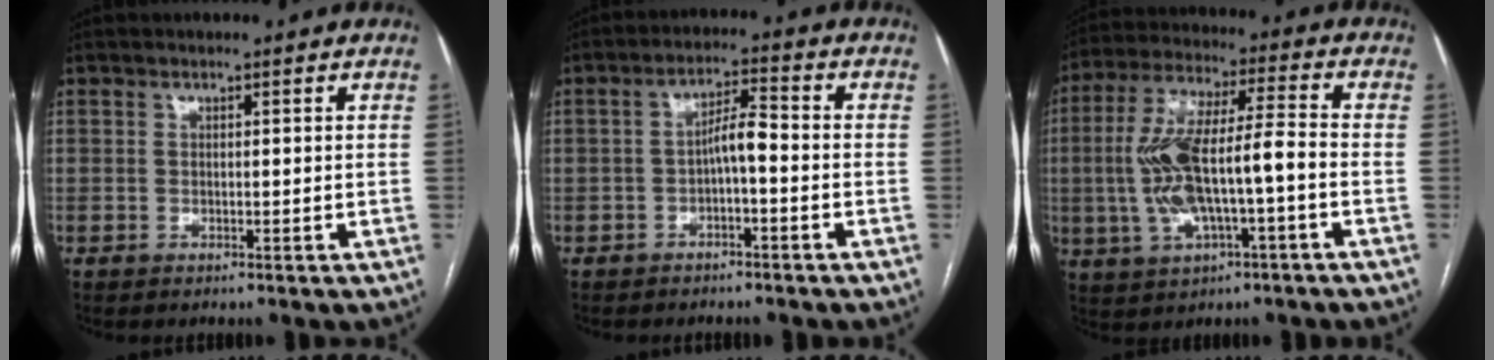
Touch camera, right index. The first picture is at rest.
{"total": 4.3, "force": [-1.2, 0.9, 4.0], "torque": [-0.070, 0.017, -0.019]}
{"total": 13.8, "force": [-2.3, 3.1, 13.3], "torque": [-0.268, 0.021, -0.034]}